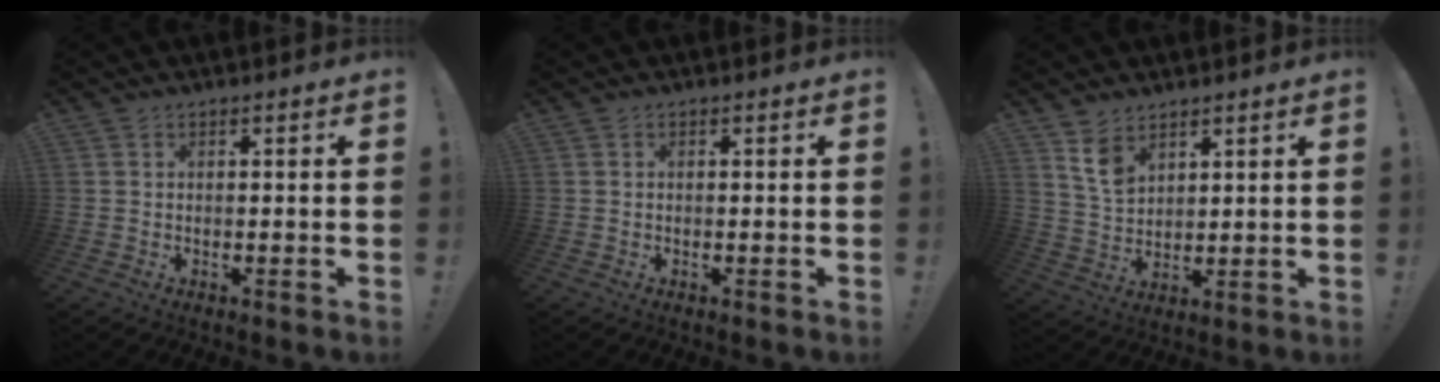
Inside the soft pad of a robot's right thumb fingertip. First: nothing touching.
{"total": 0.0}
{"total": 7.3, "force": [4.8, 4.4, 3.4], "torque": [-0.051, -0.026, 0.091]}